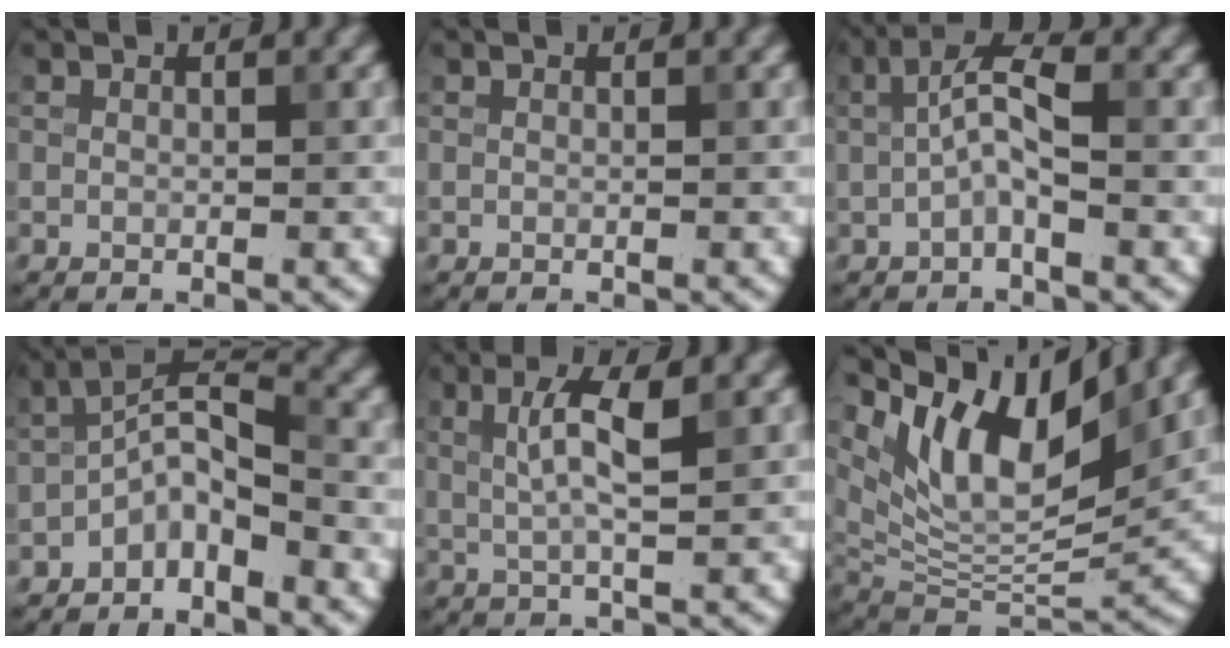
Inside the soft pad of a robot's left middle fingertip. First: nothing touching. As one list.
[{"total": 0.0}, {"total": 3.3, "force": [-0.2, 0.9, 3.2], "torque": [-0.062, 0.013, -0.012]}, {"total": 4.0, "force": [-2.4, 1.5, 2.9], "torque": [-0.050, 0.017, -0.052]}, {"total": 3.8, "force": [1.0, 0.8, 3.5], "torque": [-0.066, 0.001, 0.017]}, {"total": 10.7, "force": [6.4, 3.7, 7.8], "torque": [-0.133, -0.004, 0.123]}]